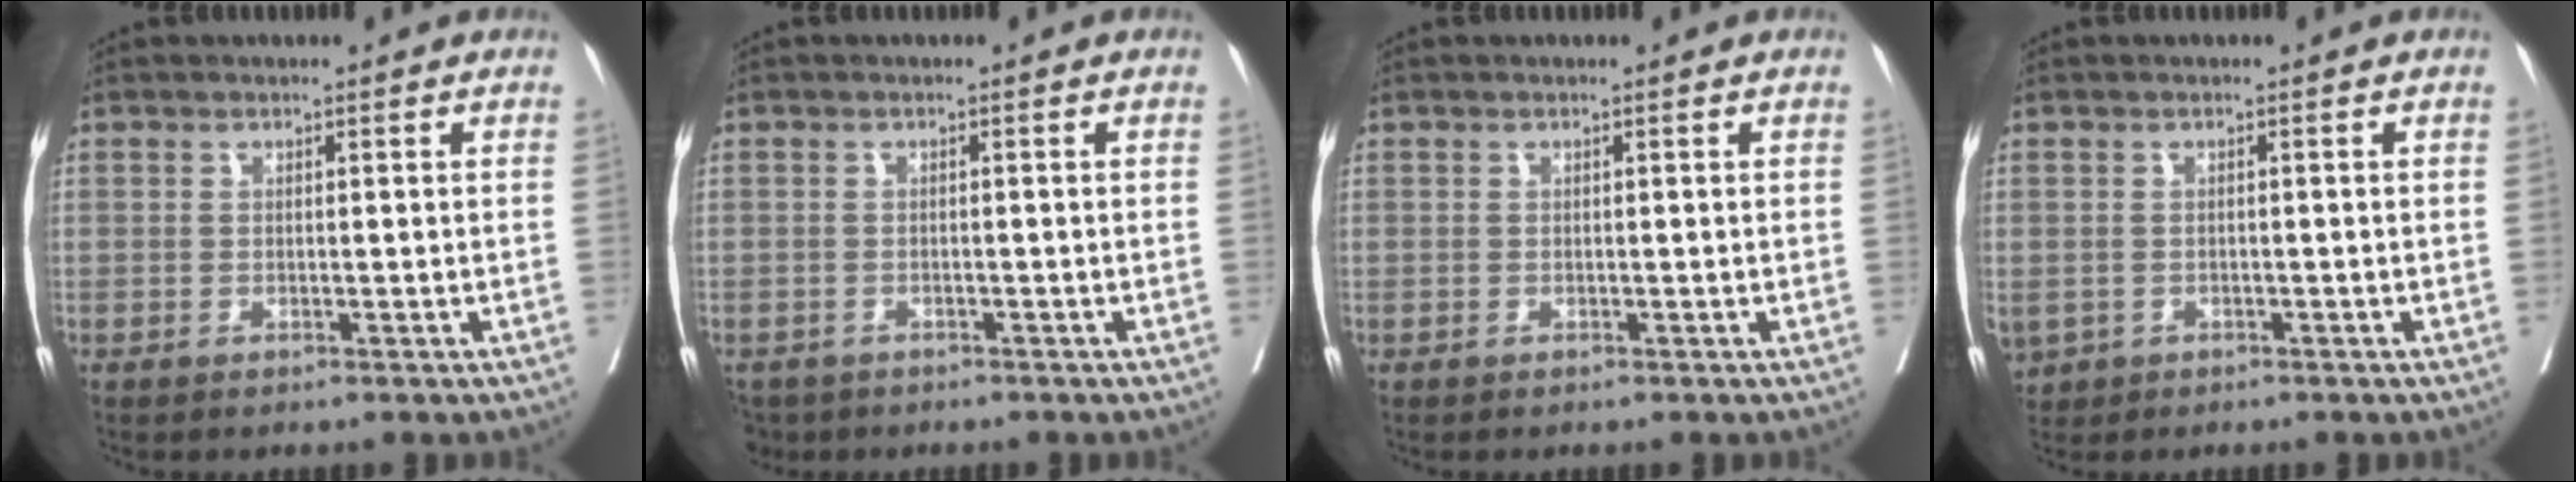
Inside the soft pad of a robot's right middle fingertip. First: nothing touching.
{"total": 3.9, "force": [-3.0, 2.4, 0.6], "torque": [-0.008, -0.002, -0.050]}
{"total": 0.0}
{"total": 4.5, "force": [-2.0, 3.7, 1.7], "torque": [-0.050, -0.005, -0.027]}